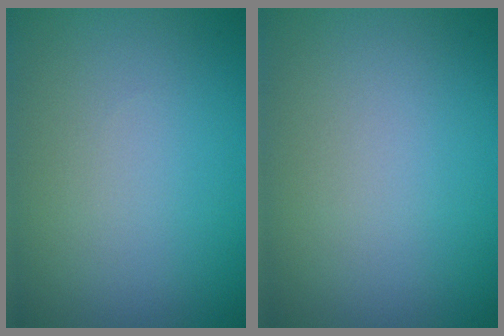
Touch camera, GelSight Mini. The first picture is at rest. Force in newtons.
{"total": 0.0}